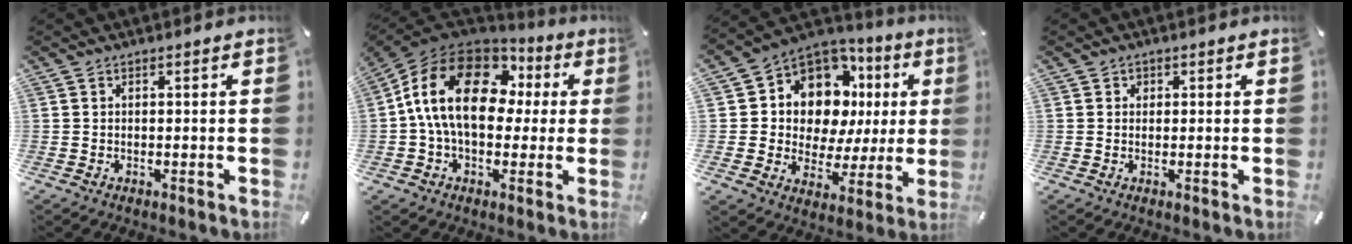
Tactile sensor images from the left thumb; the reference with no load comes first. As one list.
[{"total": 19.1, "force": [2.4, 13.1, 13.8], "torque": [-0.285, 0.014, 0.039]}, {"total": 11.6, "force": [4.8, 9.1, 5.3], "torque": [-0.096, -0.051, 0.091]}, {"total": 1.0, "force": [0.2, 1.0, 0.1], "torque": [0.006, 0.002, 0.000]}]